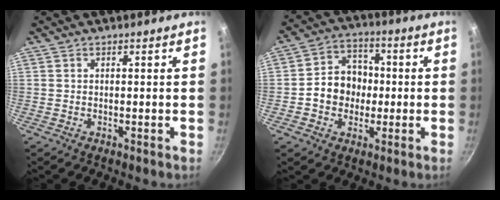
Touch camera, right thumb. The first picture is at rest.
{"total": 10.2, "force": [-0.8, 8.7, 5.3], "torque": [-0.048, 0.022, -0.026]}